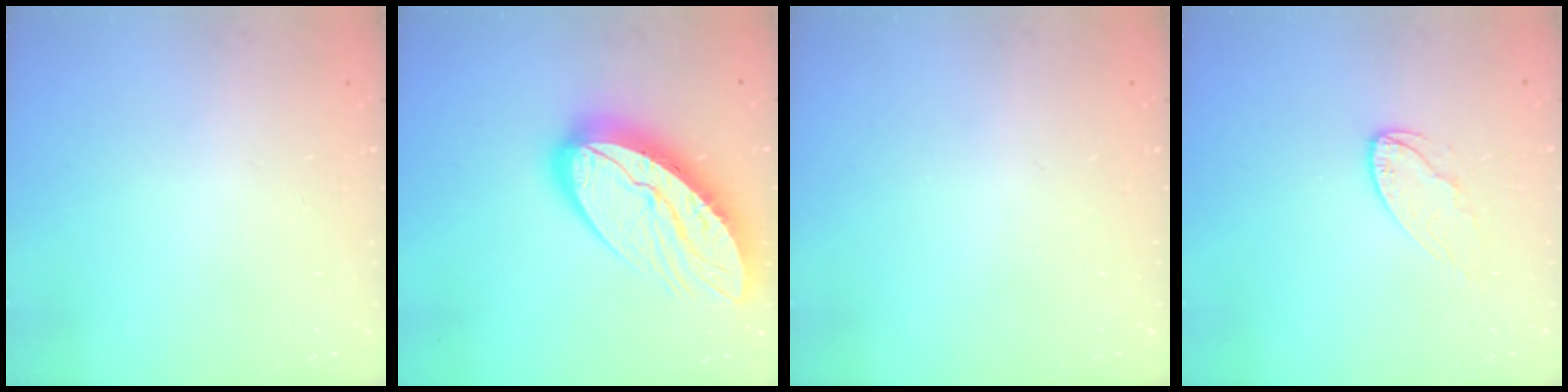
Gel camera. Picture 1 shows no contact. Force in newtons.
{"total": 20.8, "press": 20.7, "slide": 2.0}
{"total": 0.0}
{"total": 6.9, "press": 6.9, "slide": 0.2}